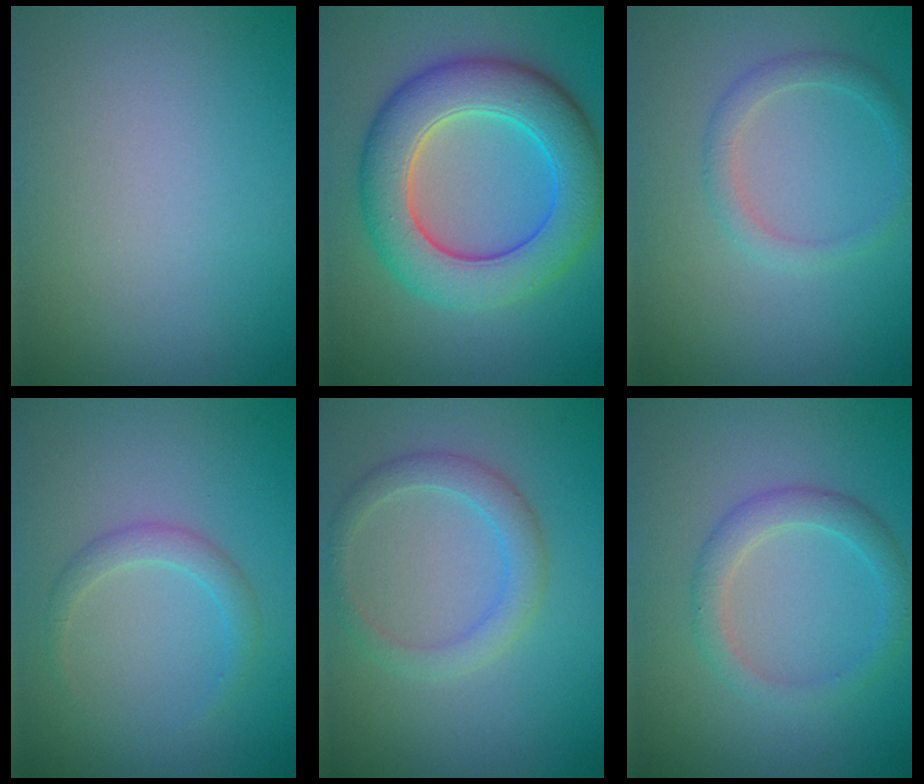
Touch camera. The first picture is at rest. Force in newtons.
{"total": 8.7, "press": 8.7, "slide": 0.3}
{"total": 1.9, "press": 1.9, "slide": 0.1}
{"total": 1.7, "press": 1.7, "slide": 0.2}
{"total": 2.7, "press": 2.7, "slide": 0.0}
{"total": 2.6, "press": 2.6, "slide": 0.0}